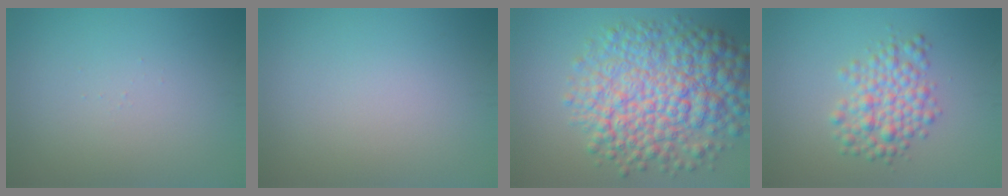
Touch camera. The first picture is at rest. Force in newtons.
{"total": 0.0}
{"total": 10.7, "press": 10.7, "slide": 0.2}
{"total": 4.1, "press": 4.1, "slide": 0.1}